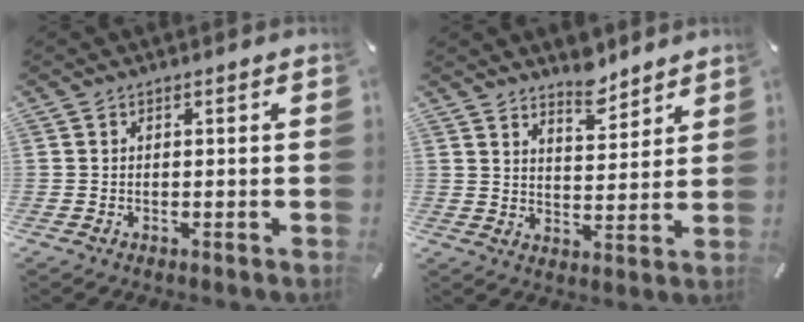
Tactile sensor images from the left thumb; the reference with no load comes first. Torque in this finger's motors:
{"motor_torque": [0.53, -0.63, 0.11, 0.27, -0.06]}